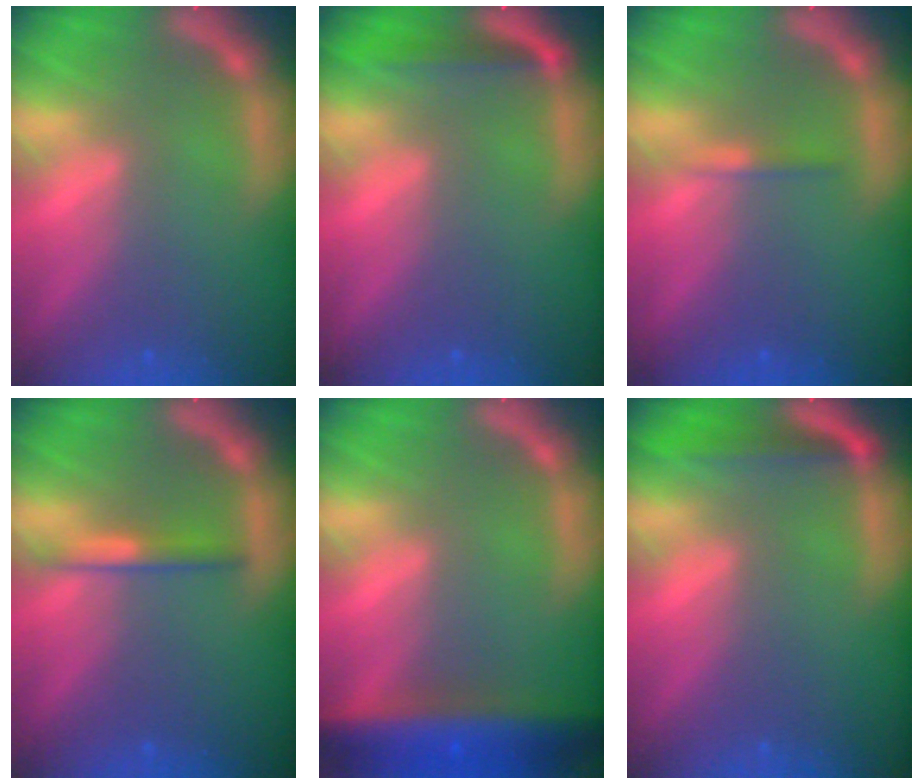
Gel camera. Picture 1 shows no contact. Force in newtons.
{"total": 2.5}
{"total": 0.9}
{"total": 2.0}
{"total": 8.5}
{"total": 3.0}